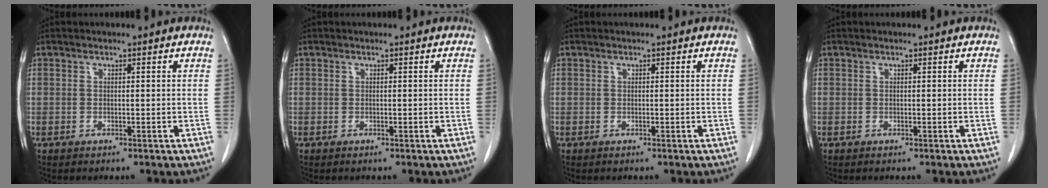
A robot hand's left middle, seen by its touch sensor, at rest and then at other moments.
{"total": 0.0}
{"total": 0.0}
{"total": 0.0}